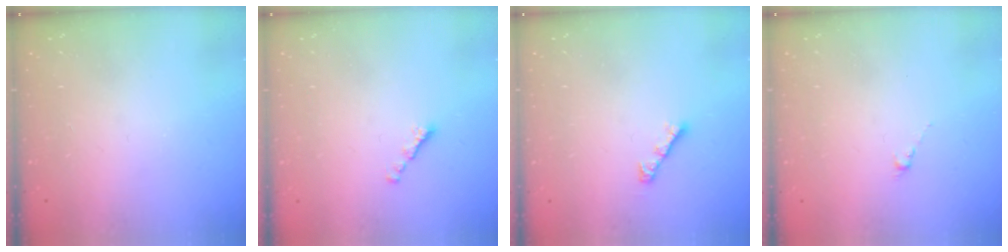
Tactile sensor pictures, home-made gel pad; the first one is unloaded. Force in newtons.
{"total": 1.5, "press": 1.4, "slide": 0.5}
{"total": 4.1, "press": 4.0, "slide": 0.7}
{"total": 0.0}